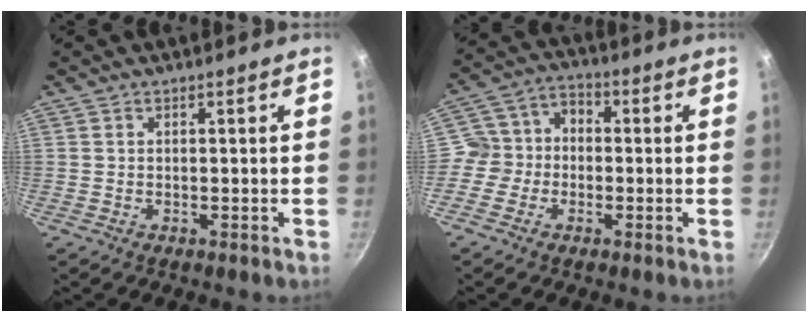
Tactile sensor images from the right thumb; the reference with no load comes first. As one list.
[{"total": 6.9, "force": [-1.5, 6.2, 2.6], "torque": [-0.011, 0.027, -0.048]}]